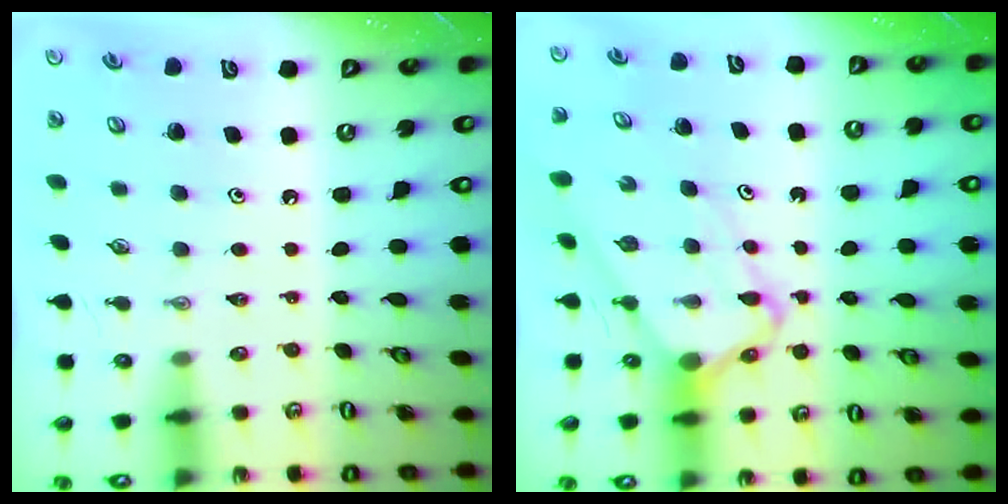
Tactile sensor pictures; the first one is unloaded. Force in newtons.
{"total": 4.9, "press": 4.8, "slide": 0.6}